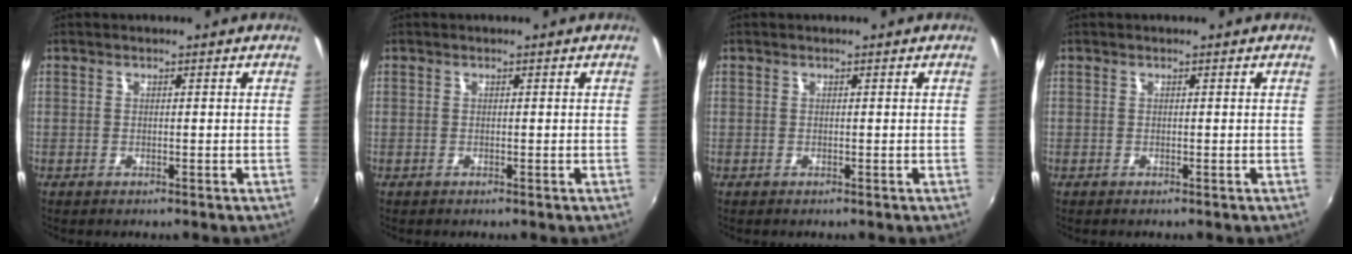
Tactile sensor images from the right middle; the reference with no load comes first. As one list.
[{"total": 0.0}, {"total": 0.0}, {"total": 0.0}]